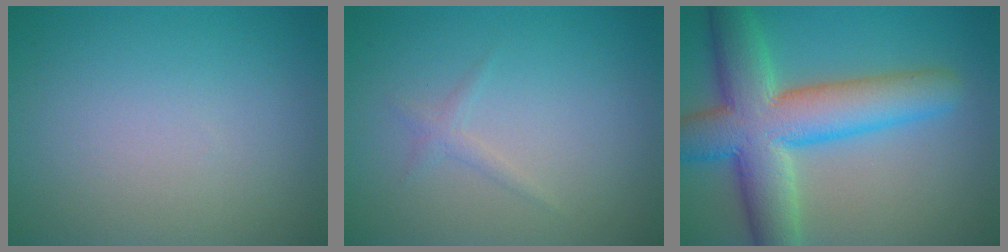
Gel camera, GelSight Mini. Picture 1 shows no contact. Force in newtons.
{"total": 0.9, "press": 0.9, "slide": 0.1}
{"total": 10.5, "press": 10.5, "slide": 0.5}